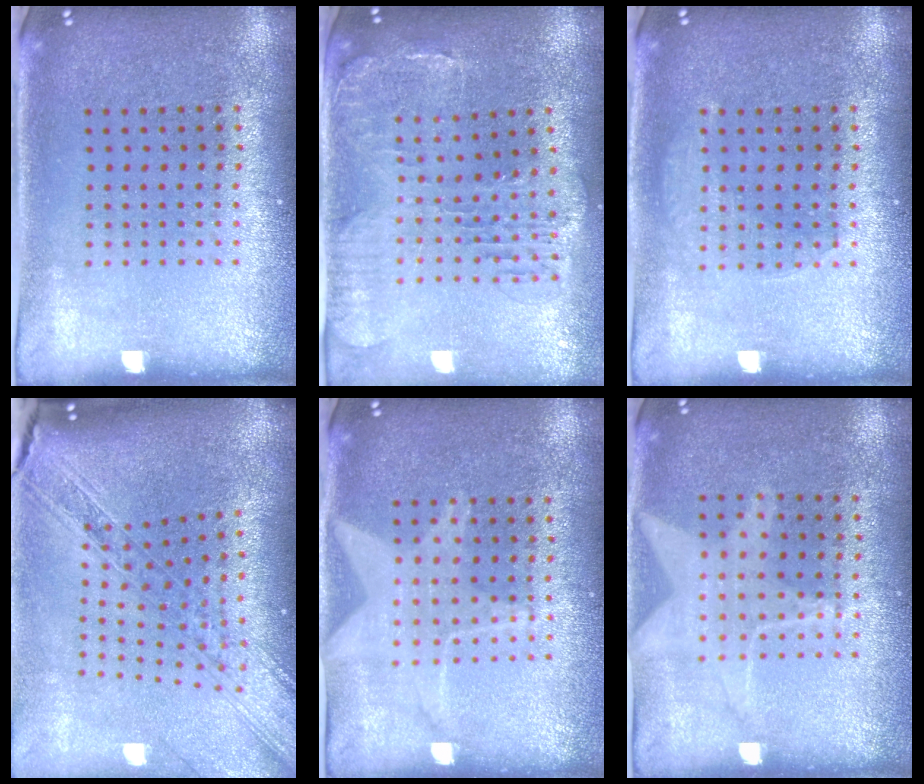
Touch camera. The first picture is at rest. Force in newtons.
{"total": 1.5, "press": 1.4, "slide": 0.4}
{"total": 1.3, "press": 1.3, "slide": 0.2}
{"total": 2.5, "press": 2.1, "slide": 1.3}
{"total": 1.5, "press": 1.5, "slide": 0.4}
{"total": 1.3, "press": 1.2, "slide": 0.3}